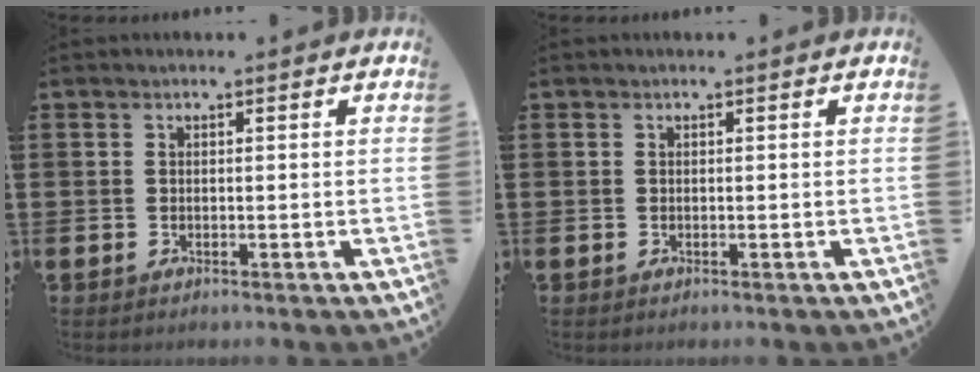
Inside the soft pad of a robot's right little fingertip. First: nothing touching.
{"total": 0.0}